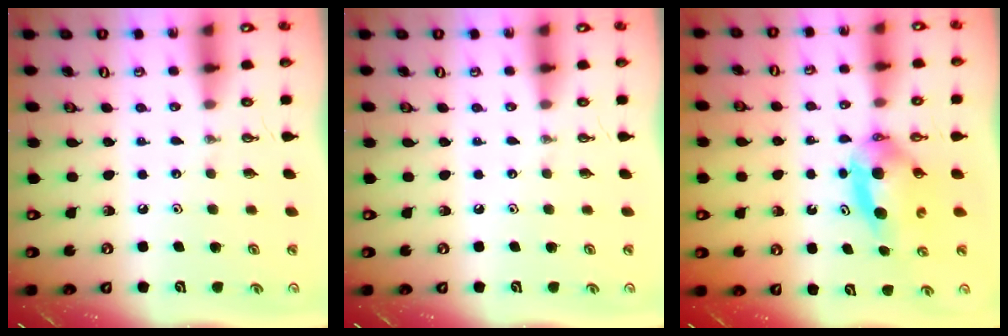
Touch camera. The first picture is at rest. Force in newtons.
{"total": 0.0}
{"total": 6.3, "press": 5.8, "slide": 2.3}